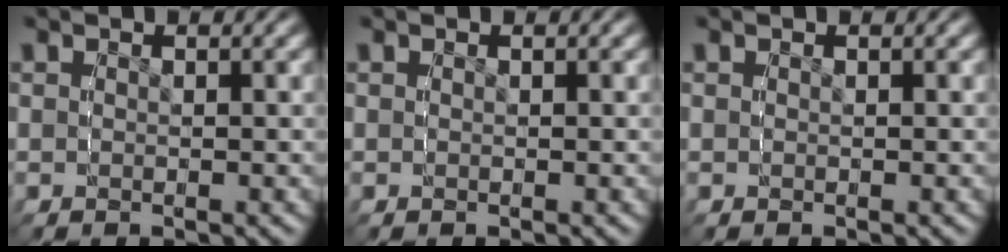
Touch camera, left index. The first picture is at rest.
{"total": 0.0}
{"total": 0.0}